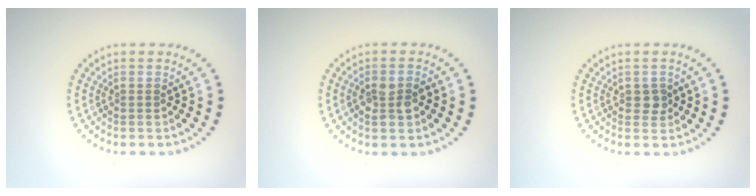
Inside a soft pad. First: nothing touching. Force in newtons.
{"total": 2.5, "press": 2.4, "slide": 0.6}
{"total": 1.2, "press": 1.2, "slide": 0.3}